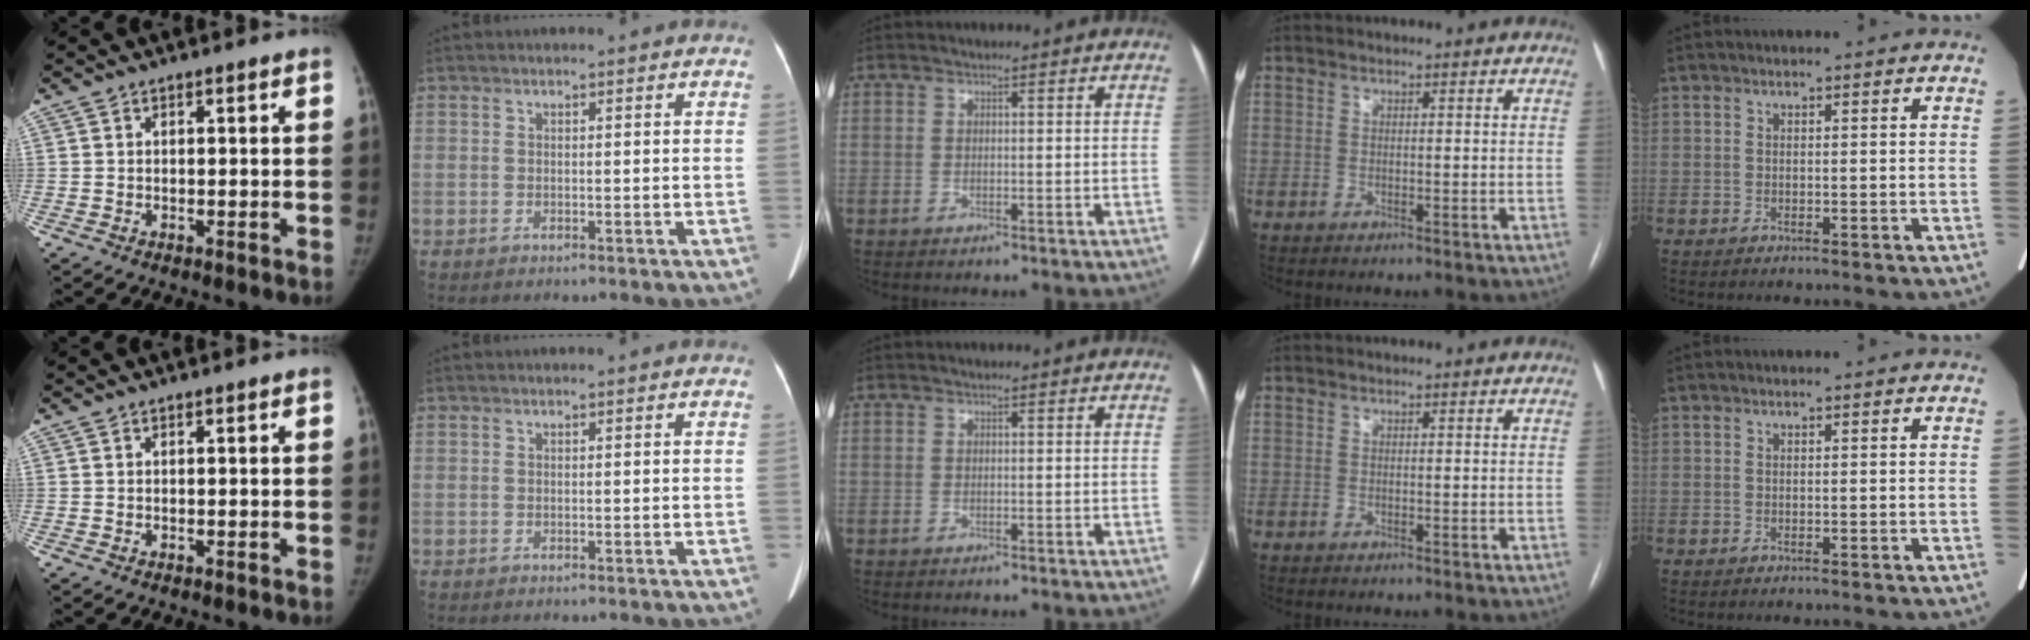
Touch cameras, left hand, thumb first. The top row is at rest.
{}